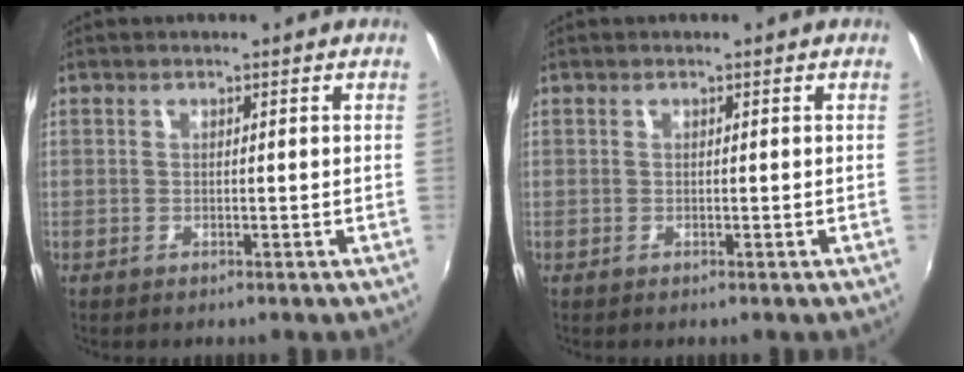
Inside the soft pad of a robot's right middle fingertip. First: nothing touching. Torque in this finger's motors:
{"motor_torque": [0.00, 0.00, 0.00, 0.00]}